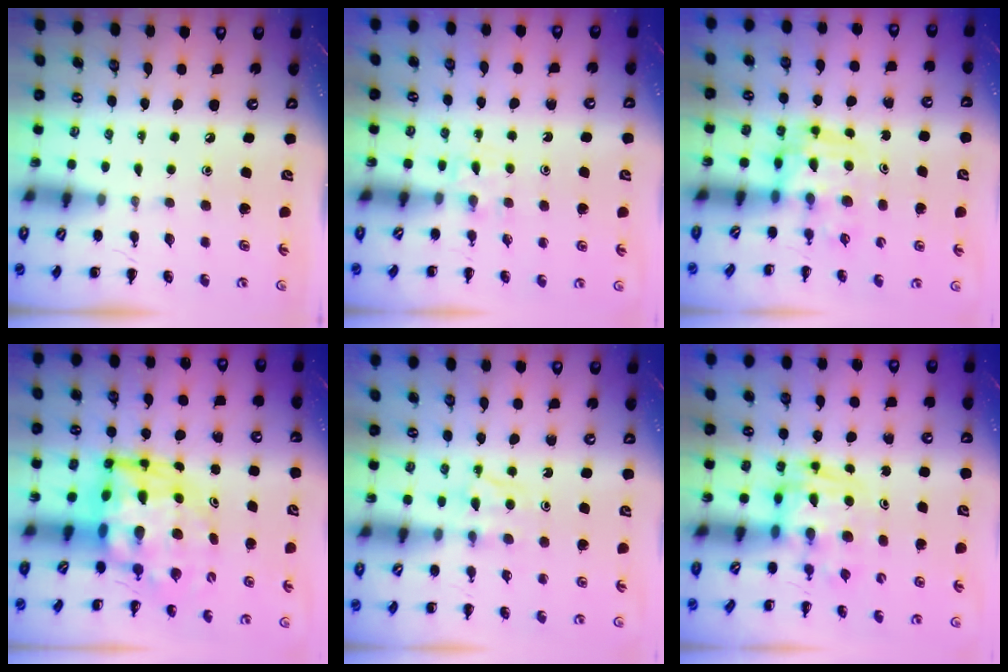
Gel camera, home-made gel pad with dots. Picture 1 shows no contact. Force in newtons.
{"total": 3.2, "press": 3.0, "slide": 1.1}
{"total": 3.5, "press": 3.4, "slide": 0.6}
{"total": 9.5, "press": 9.0, "slide": 2.9}
{"total": 5.1, "press": 4.9, "slide": 1.5}
{"total": 2.9, "press": 2.9, "slide": 0.5}